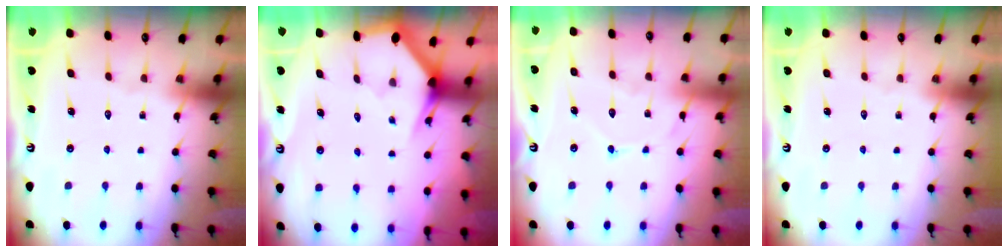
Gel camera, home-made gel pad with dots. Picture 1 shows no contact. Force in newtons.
{"total": 3.0, "press": 3.0, "slide": 0.0}
{"total": 8.1, "press": 8.0, "slide": 0.8}
{"total": 0.0}